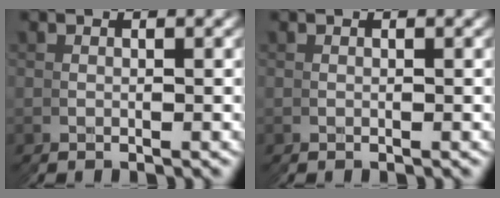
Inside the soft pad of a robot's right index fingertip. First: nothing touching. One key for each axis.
{"total": 0.0}